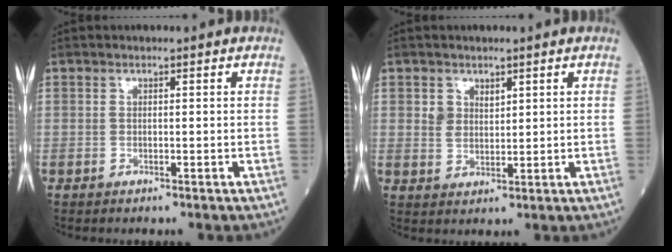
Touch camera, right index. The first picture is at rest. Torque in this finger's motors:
{"motor_torque": [-0.03, 0.01, 0.01, 0.03]}